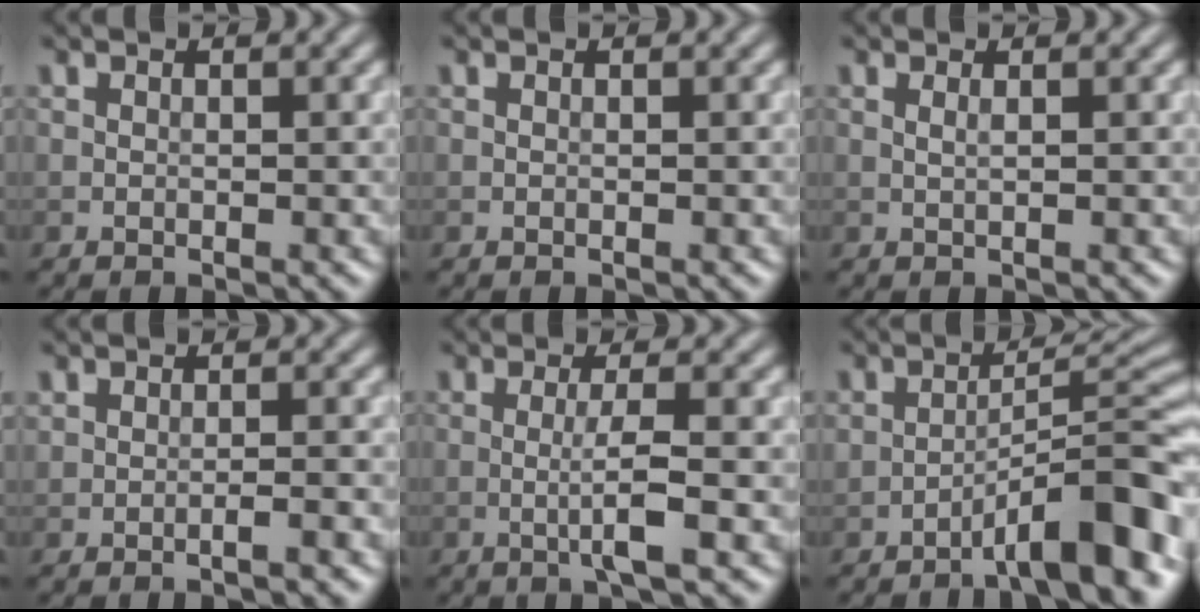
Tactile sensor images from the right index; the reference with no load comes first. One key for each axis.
{"total": 0.0}
{"total": 0.6, "fx": 0.2, "fy": 0.1, "fz": 0.5, "tx": -0.010, "ty": 0.001, "tz": 0.003}
{"total": 0.9, "fx": -0.5, "fy": 0.0, "fz": 0.7, "tx": -0.011, "ty": 0.000, "tz": -0.010}
{"total": 3.0, "fx": -0.6, "fy": 0.2, "fz": 3.0, "tx": -0.055, "ty": -0.003, "tz": -0.016}
{"total": 7.3, "fx": -4.6, "fy": 1.2, "fz": 5.6, "tx": -0.077, "ty": 0.026, "tz": -0.071}